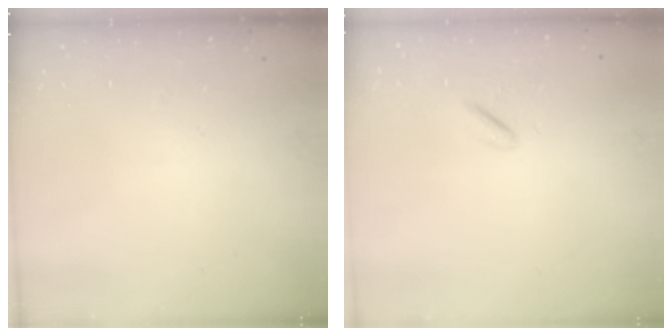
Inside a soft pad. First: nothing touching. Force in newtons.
{"total": 1.1, "press": 0.8, "slide": 0.7}